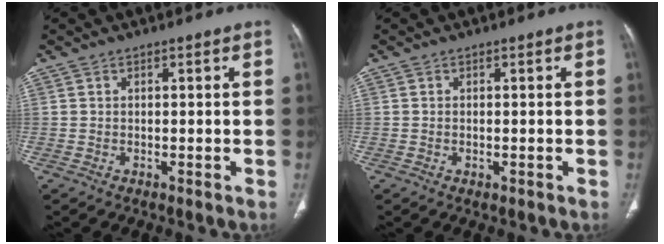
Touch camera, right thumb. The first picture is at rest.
{"total": 0.6, "force": [-0.2, 0.3, 0.5], "torque": [-0.012, -0.002, -0.001]}